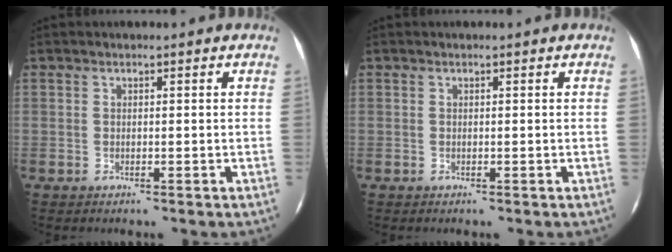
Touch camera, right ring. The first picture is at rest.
{"total": 0.0}